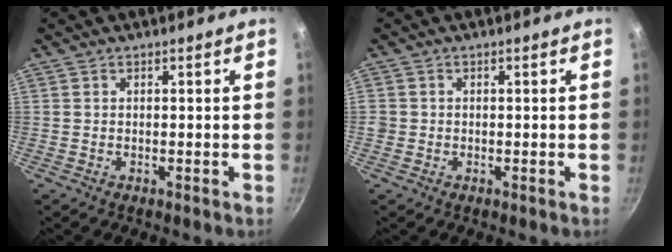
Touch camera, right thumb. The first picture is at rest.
{"total": 1.4, "force": [-0.3, 1.3, 0.4], "torque": [-0.006, 0.000, -0.008]}